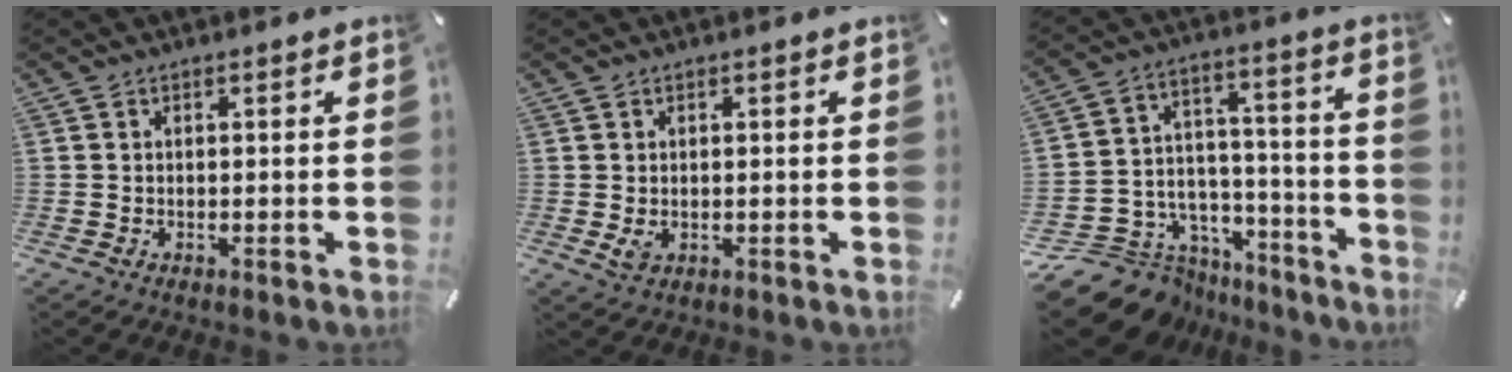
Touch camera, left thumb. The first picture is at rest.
{"total": 2.2, "force": [-0.1, 1.7, 1.3], "torque": [-0.019, -0.003, -0.003]}
{"total": 13.0, "force": [-7.5, 9.9, 3.8], "torque": [-0.068, 0.031, -0.117]}